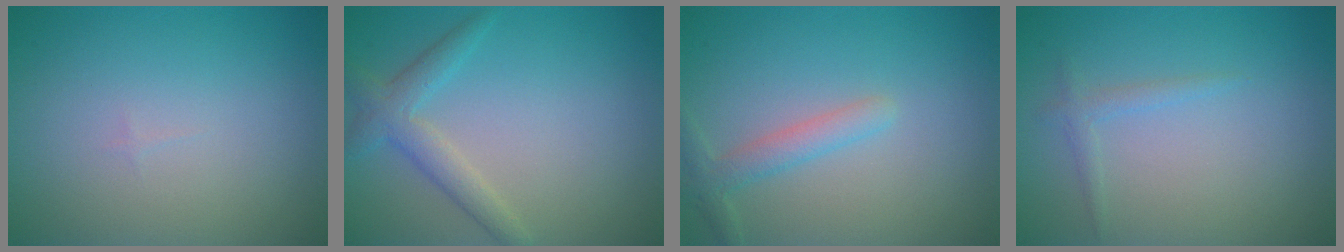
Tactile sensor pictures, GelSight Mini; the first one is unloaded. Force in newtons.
{"total": 2.8, "press": 2.8, "slide": 0.1}
{"total": 2.1, "press": 2.1, "slide": 0.1}
{"total": 1.1, "press": 1.1, "slide": 0.1}